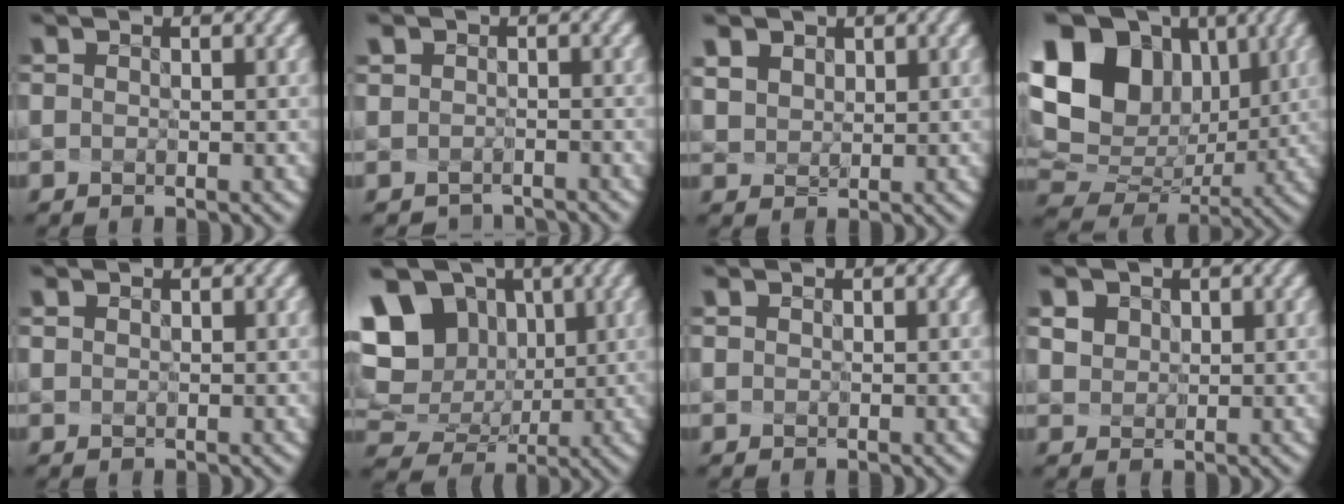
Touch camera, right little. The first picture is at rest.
{"total": 1.9, "force": [-0.9, 1.6, -0.5], "torque": [0.018, -0.008, -0.024]}
{"total": 3.2, "force": [2.4, 1.9, 1.0], "torque": [-0.064, -0.019, 0.068]}
{"total": 17.8, "force": [6.2, 13.6, 9.6], "torque": [-0.234, 0.035, 0.139]}
{"total": 0.8, "force": [0.7, 0.4, 0.3], "torque": [-0.015, -0.005, 0.018]}
{"total": 13.4, "force": [3.4, 10.9, 7.2], "torque": [-0.179, 0.003, 0.088]}
{"total": 0.5, "force": [0.4, 0.3, 0.2], "torque": [-0.010, -0.003, 0.013]}
{"total": 5.5, "force": [3.4, 3.8, 2.2], "torque": [-0.076, -0.001, 0.069]}